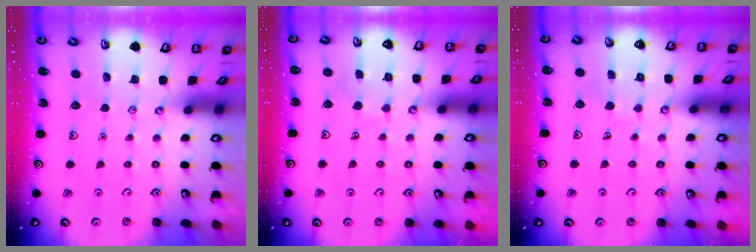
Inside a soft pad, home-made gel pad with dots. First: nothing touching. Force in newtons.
{"total": 5.5, "press": 5.5, "slide": 0.3}
{"total": 3.8, "press": 3.7, "slide": 0.3}